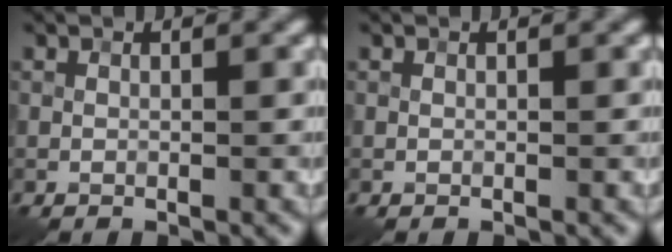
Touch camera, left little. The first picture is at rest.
{"total": 0.0}